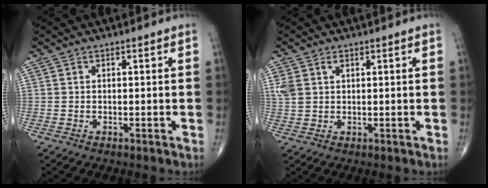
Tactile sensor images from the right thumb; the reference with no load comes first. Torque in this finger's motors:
{"motor_torque": [0.28, 1.24, 0.45, 0.55, 0.04]}